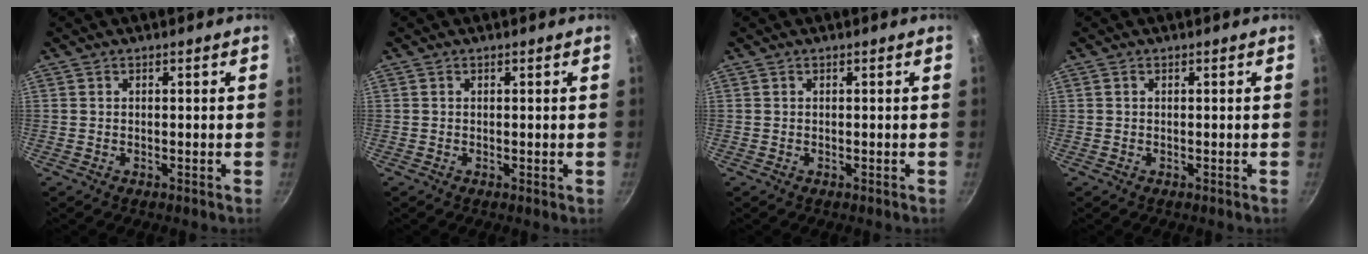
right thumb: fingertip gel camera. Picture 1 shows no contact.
{"total": 0.0}
{"total": 0.0}
{"total": 0.0}